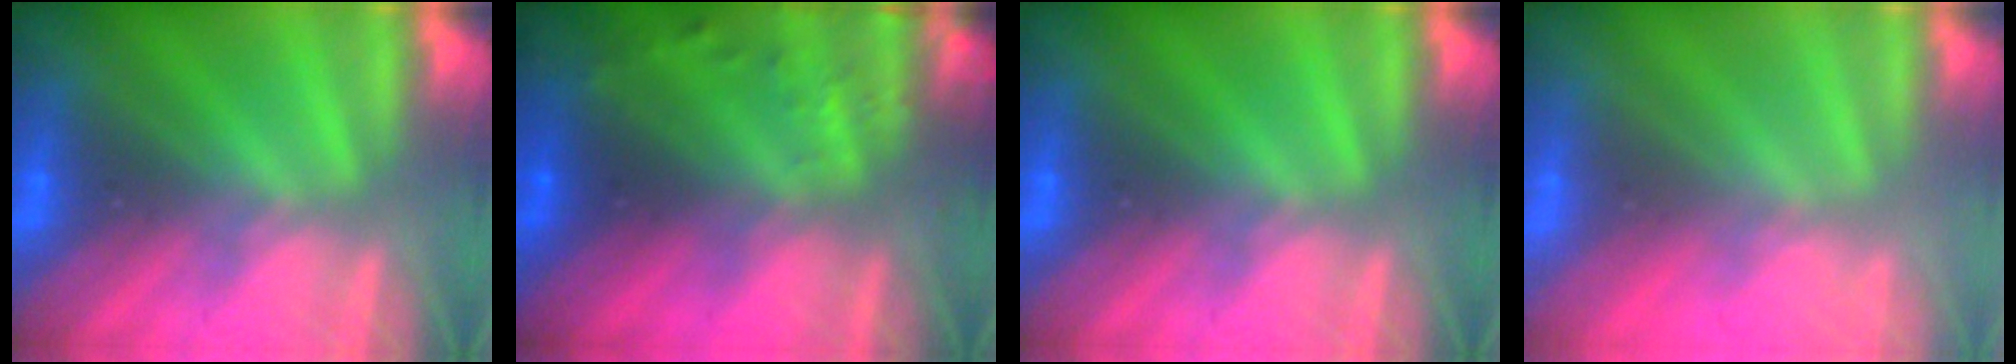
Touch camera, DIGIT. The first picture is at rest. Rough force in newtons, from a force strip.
{"total": 6.0}
{"total": 0.0}
{"total": 2.9}